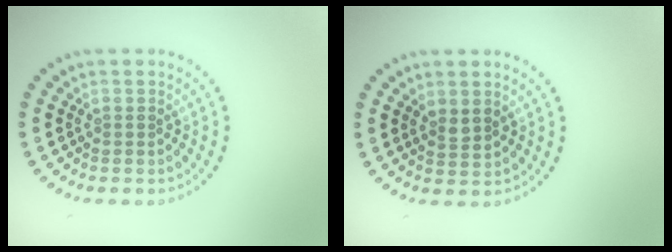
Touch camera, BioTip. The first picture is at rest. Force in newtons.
{"total": 1.4, "press": 1.3, "slide": 0.5}